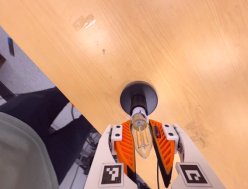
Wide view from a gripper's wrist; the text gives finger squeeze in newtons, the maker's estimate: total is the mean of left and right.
{"total": 18.8, "left": 19.0, "right": 18.5}